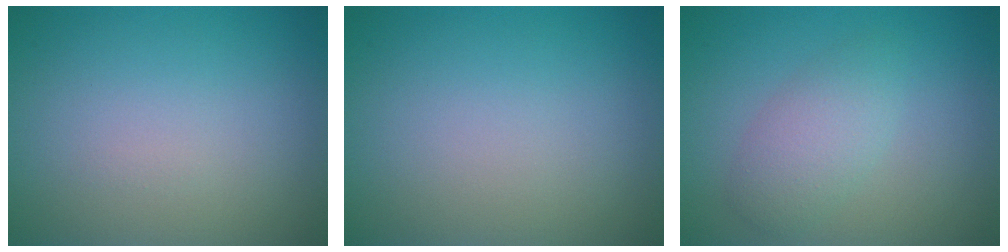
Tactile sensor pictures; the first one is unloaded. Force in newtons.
{"total": 0.0}
{"total": 2.9, "press": 2.9, "slide": 0.2}